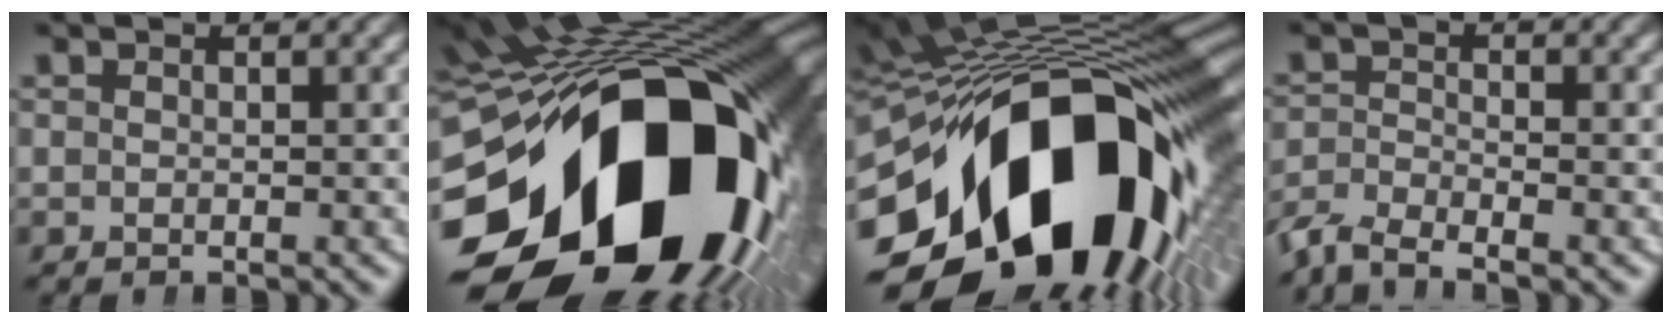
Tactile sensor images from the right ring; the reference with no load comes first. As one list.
[{"total": 37.2, "force": [-6.2, 22.8, 28.6], "torque": [-0.432, -0.049, -0.070]}, {"total": 30.0, "force": [-6.1, 18.4, 22.9], "torque": [-0.369, -0.039, -0.075]}, {"total": 4.3, "force": [-3.6, 1.9, 1.5], "torque": [-0.038, -0.017, -0.055]}]